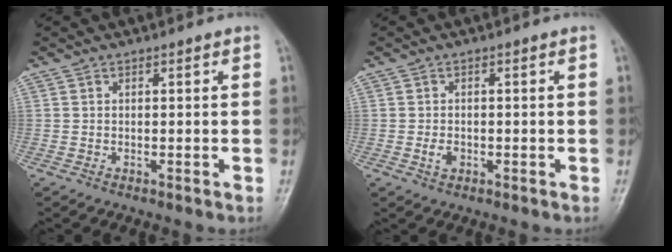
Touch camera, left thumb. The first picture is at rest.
{"total": 2.1, "force": [-0.6, 1.5, 1.3], "torque": [-0.020, 0.001, -0.012]}